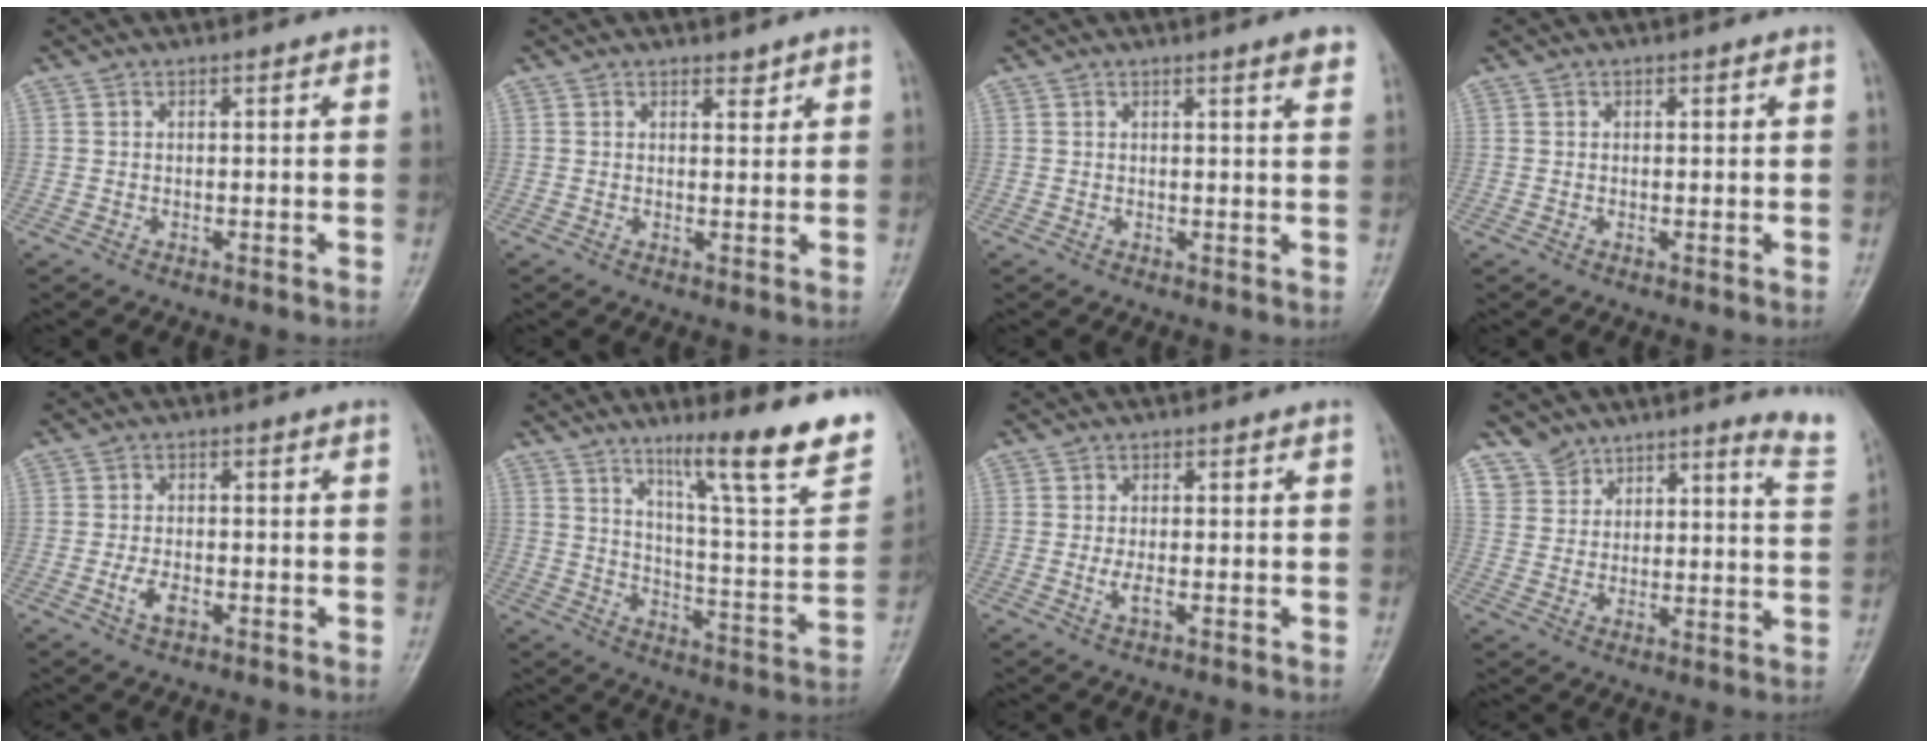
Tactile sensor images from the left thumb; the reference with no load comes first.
{"total": 1.8, "force": [1.3, 0.9, 0.7], "torque": [0.003, -0.008, 0.018]}
{"total": 3.0, "force": [2.0, 0.1, 2.2], "torque": [-0.027, -0.010, 0.025]}
{"total": 0.8, "force": [0.2, 0.5, 0.5], "torque": [-0.002, 0.001, 0.002]}
{"total": 3.7, "force": [-1.5, 2.1, 2.7], "torque": [-0.051, 0.007, -0.027]}
{"total": 21.0, "force": [14.1, 2.8, 15.3], "torque": [-0.188, -0.076, 0.216]}
{"total": 2.3, "force": [-0.6, 1.0, 2.1], "torque": [-0.045, -0.003, -0.013]}
{"total": 10.2, "force": [9.8, 2.8, 0.2], "torque": [0.040, -0.091, 0.129]}